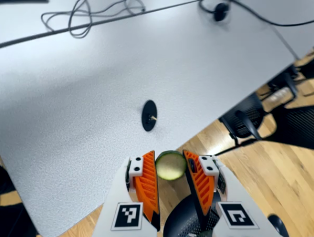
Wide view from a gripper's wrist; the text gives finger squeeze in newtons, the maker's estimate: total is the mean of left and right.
{"total": 9.0, "left": 9.0, "right": 8.9}